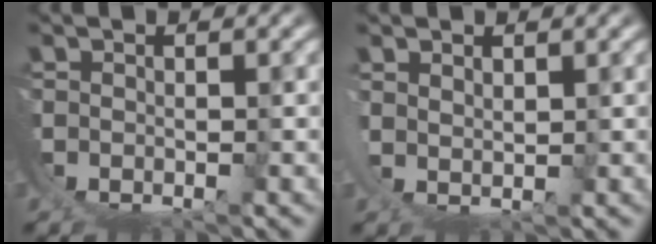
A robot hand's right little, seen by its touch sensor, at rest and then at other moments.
{"total": 2.3, "force": [2.2, 0.2, 0.6], "torque": [-0.017, 0.001, 0.038]}